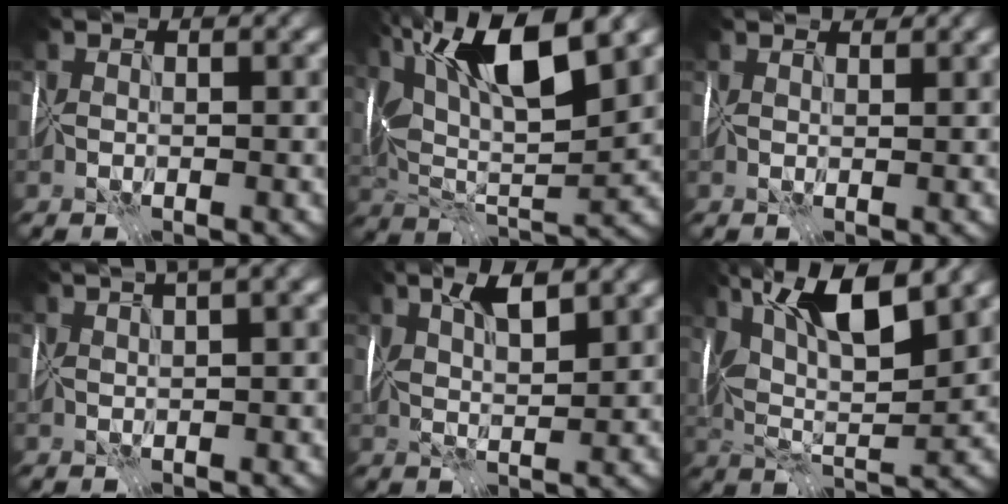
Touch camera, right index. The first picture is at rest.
{"total": 11.8, "force": [5.5, 3.8, 9.7], "torque": [-0.177, 0.012, 0.097]}
{"total": 2.4, "force": [2.1, 0.5, 1.0], "torque": [-0.012, 0.009, 0.016]}
{"total": 5.1, "force": [3.1, 1.1, 3.8], "torque": [-0.053, 0.022, 0.038]}
{"total": 4.2, "force": [2.3, 1.1, 3.4], "torque": [-0.064, 0.005, 0.038]}
{"total": 10.4, "force": [4.7, 3.5, 8.6], "torque": [-0.150, 0.012, 0.078]}